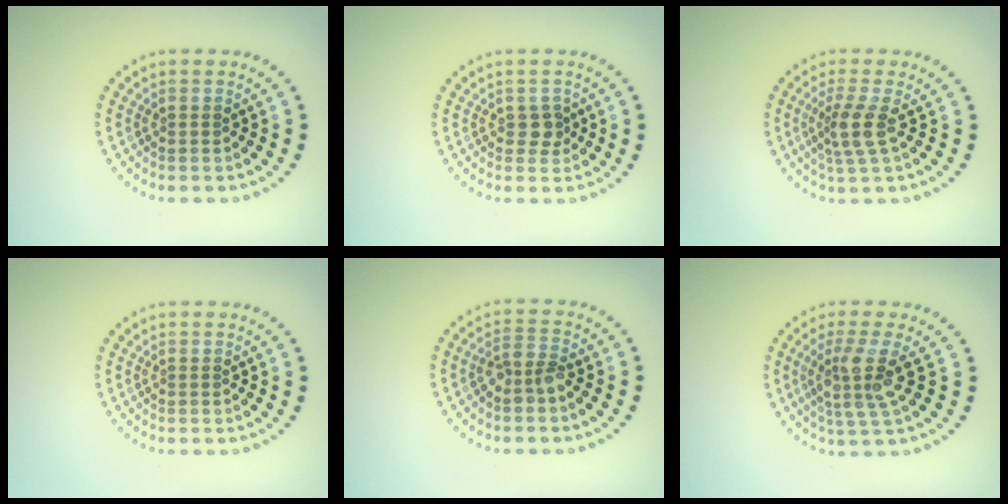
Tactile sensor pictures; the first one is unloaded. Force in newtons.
{"total": 1.3, "press": 1.3, "slide": 0.5}
{"total": 2.8, "press": 2.2, "slide": 1.7}
{"total": 0.0}
{"total": 2.3, "press": 2.0, "slide": 1.0}
{"total": 3.7, "press": 3.0, "slide": 2.3}